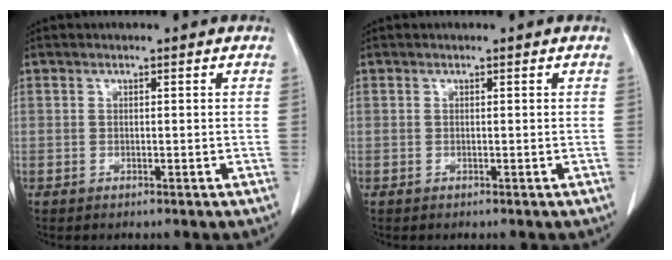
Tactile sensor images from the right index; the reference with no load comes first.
{"total": 0.0}